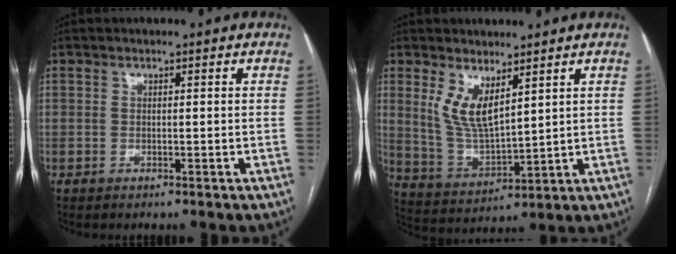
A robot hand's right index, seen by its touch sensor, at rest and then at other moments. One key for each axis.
{"total": 7.8, "fx": 4.1, "fy": 2.6, "fz": 6.0, "tx": -0.125, "ty": -0.011, "tz": 0.094}